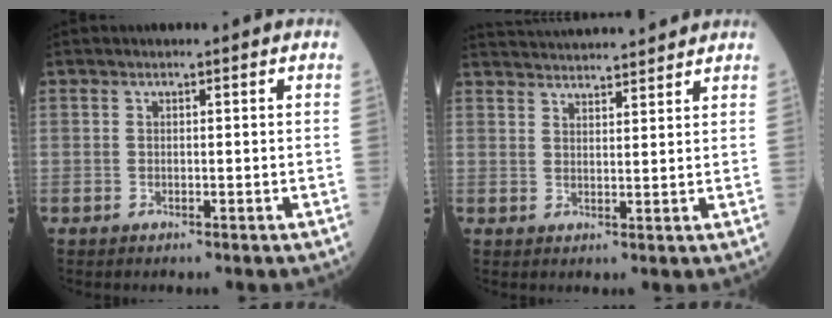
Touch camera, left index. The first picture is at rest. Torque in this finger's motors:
{"motor_torque": [0.09, -0.67, 0.23, 0.04]}